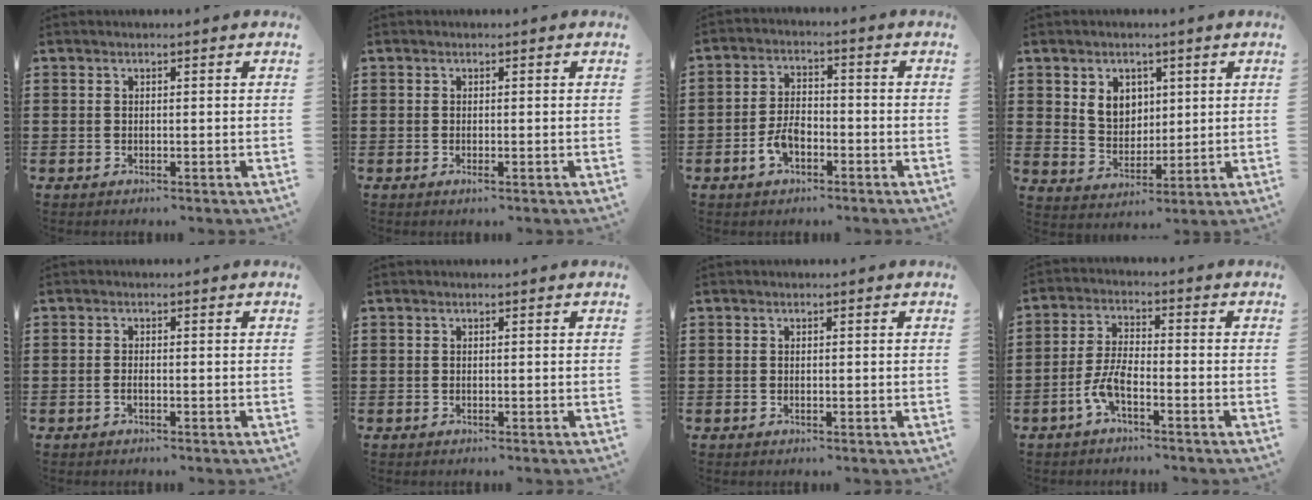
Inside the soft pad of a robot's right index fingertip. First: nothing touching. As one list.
[{"total": 0.6, "force": [-0.1, -0.1, 0.6], "torque": [-0.010, -0.006, 0.000]}, {"total": 4.8, "force": [-2.3, 2.4, 3.5], "torque": [-0.086, -0.001, -0.050]}, {"total": 5.3, "force": [2.3, 4.4, 2.0], "torque": [-0.051, 0.011, 0.042]}, {"total": 0.8, "force": [-0.5, 0.1, 0.6], "torque": [-0.013, -0.004, -0.007]}, {"total": 0.0}, {"total": 0.0}, {"total": 5.2, "force": [-2.9, 1.3, 4.1], "torque": [-0.104, -0.006, -0.060]}]